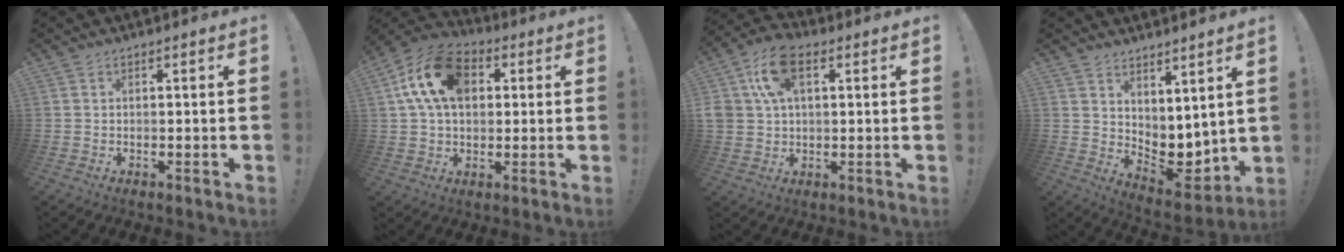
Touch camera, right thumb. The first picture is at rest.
{"total": 16.4, "force": [4.7, 11.4, 10.9], "torque": [-0.192, 0.007, 0.089]}
{"total": 13.0, "force": [4.3, 8.4, 8.9], "torque": [-0.185, 0.003, 0.082]}
{"total": 5.6, "force": [2.5, 4.2, 2.7], "torque": [-0.017, -0.046, 0.058]}